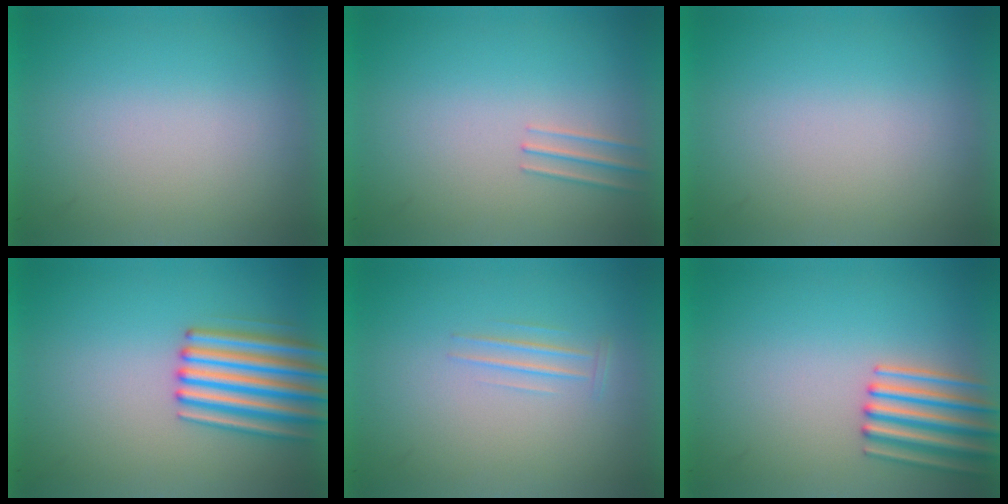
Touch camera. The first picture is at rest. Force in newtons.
{"total": 1.0}
{"total": 0.0}
{"total": 4.7}
{"total": 1.2}
{"total": 3.4}